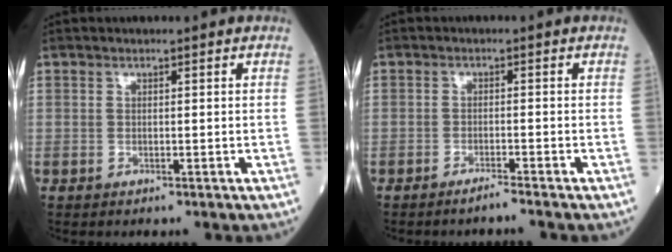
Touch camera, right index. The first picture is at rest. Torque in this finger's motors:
{"motor_torque": [0.02, -0.11, 0.01, -0.02]}